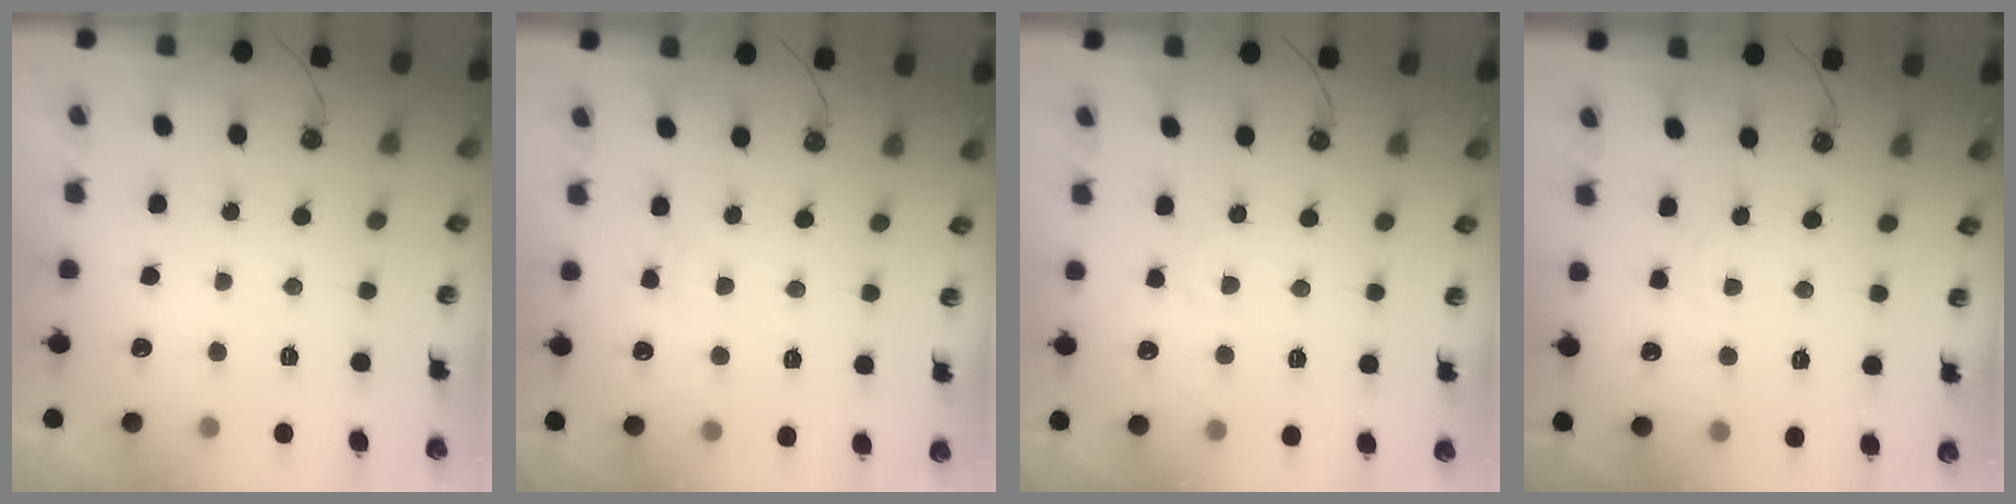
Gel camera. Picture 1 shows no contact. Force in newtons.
{"total": 4.6, "press": 4.6, "slide": 0.6}
{"total": 4.6, "press": 4.5, "slide": 0.6}
{"total": 2.7, "press": 2.7, "slide": 0.4}